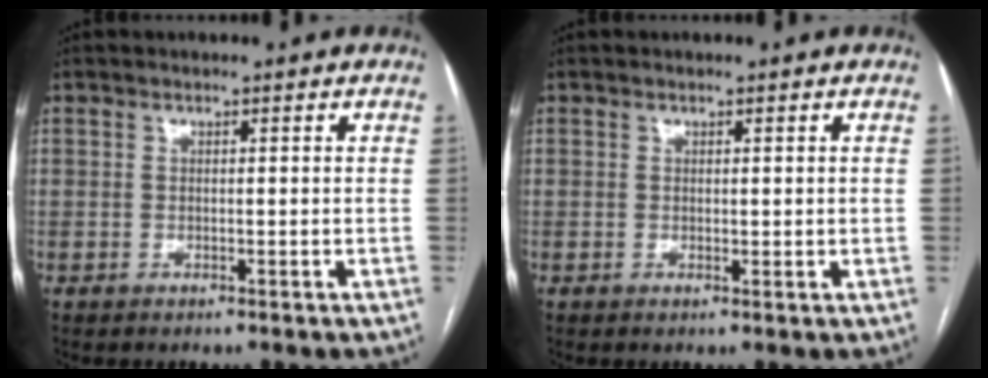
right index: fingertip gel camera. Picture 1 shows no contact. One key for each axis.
{"total": 0.8, "fx": 0.4, "fy": 0.5, "fz": 0.5, "tx": -0.005, "ty": -0.004, "tz": 0.007}